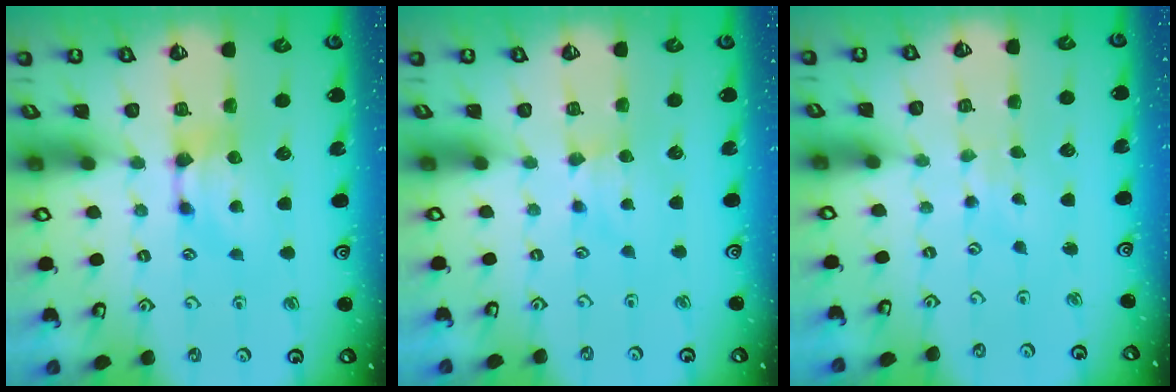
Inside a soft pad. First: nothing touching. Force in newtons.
{"total": 1.8, "press": 1.8, "slide": 0.4}
{"total": 2.7, "press": 2.6, "slide": 0.4}